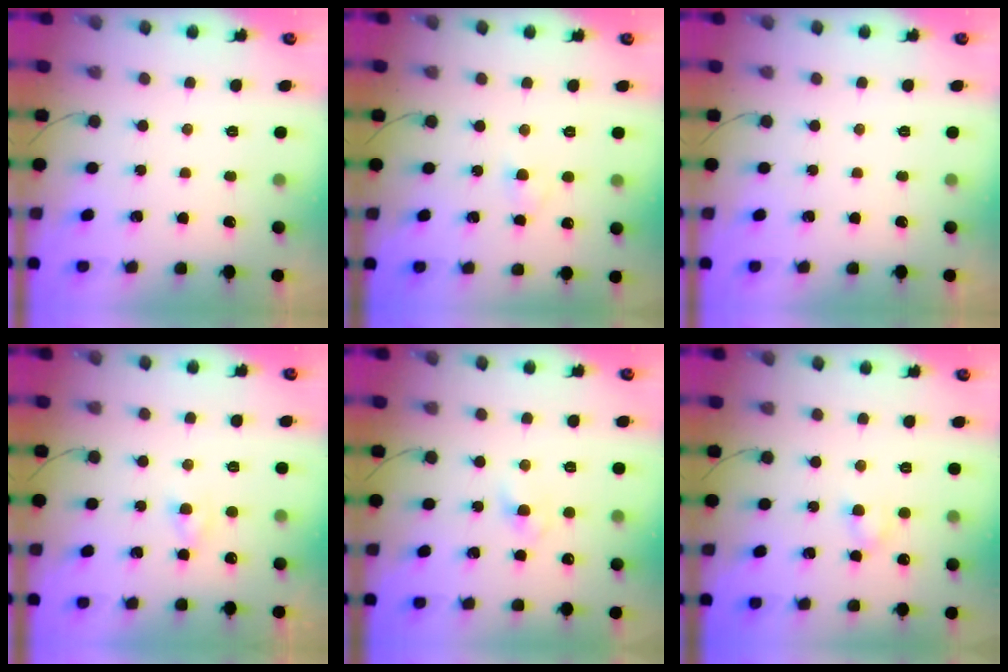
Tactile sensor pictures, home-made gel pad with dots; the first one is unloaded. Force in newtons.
{"total": 2.1, "press": 1.9, "slide": 0.9}
{"total": 0.0}
{"total": 1.9, "press": 1.7, "slide": 0.9}
{"total": 1.9, "press": 1.7, "slide": 0.8}
{"total": 3.7, "press": 3.4, "slide": 1.4}